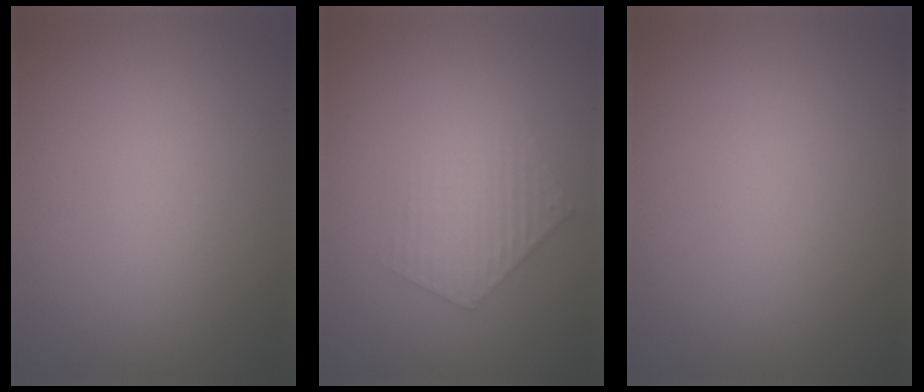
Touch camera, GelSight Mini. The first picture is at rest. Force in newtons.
{"total": 2.4, "press": 2.4, "slide": 0.3}
{"total": 0.0}